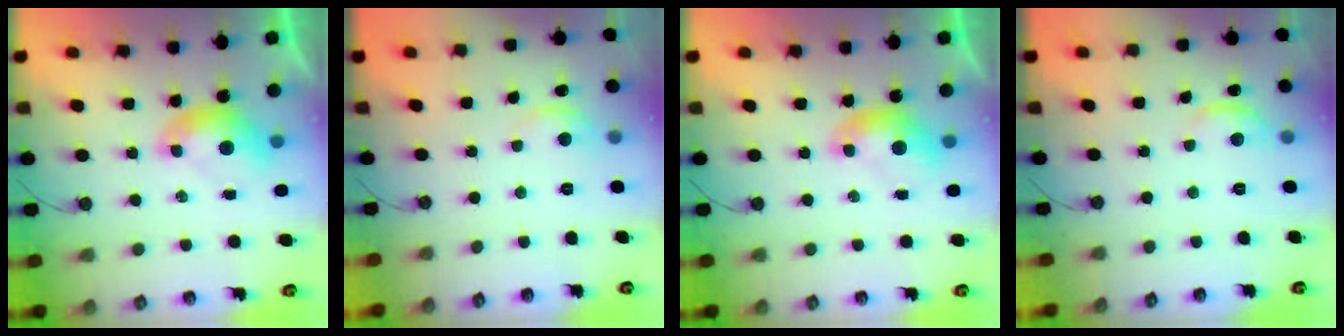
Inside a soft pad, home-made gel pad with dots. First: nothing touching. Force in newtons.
{"total": 0.0}
{"total": 0.0}
{"total": 1.4, "press": 1.3, "slide": 0.4}